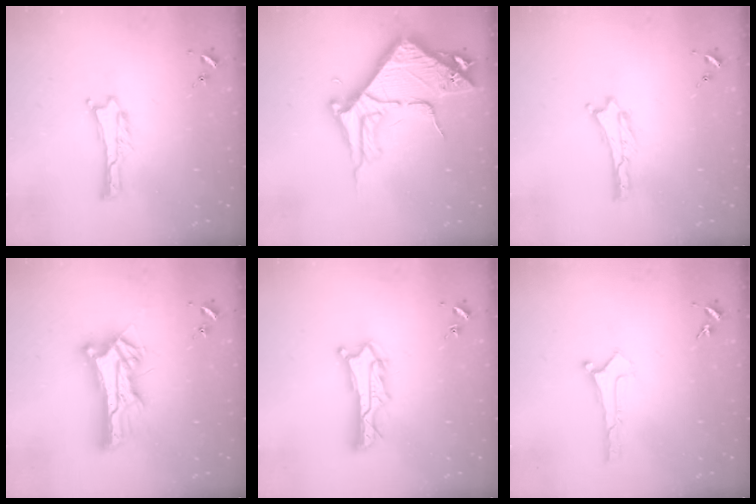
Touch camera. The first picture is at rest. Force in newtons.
{"total": 9.5, "press": 9.5, "slide": 1.1}
{"total": 0.0}
{"total": 11.7, "press": 11.6, "slide": 1.0}
{"total": 5.0, "press": 4.9, "slide": 0.5}
{"total": 0.0}